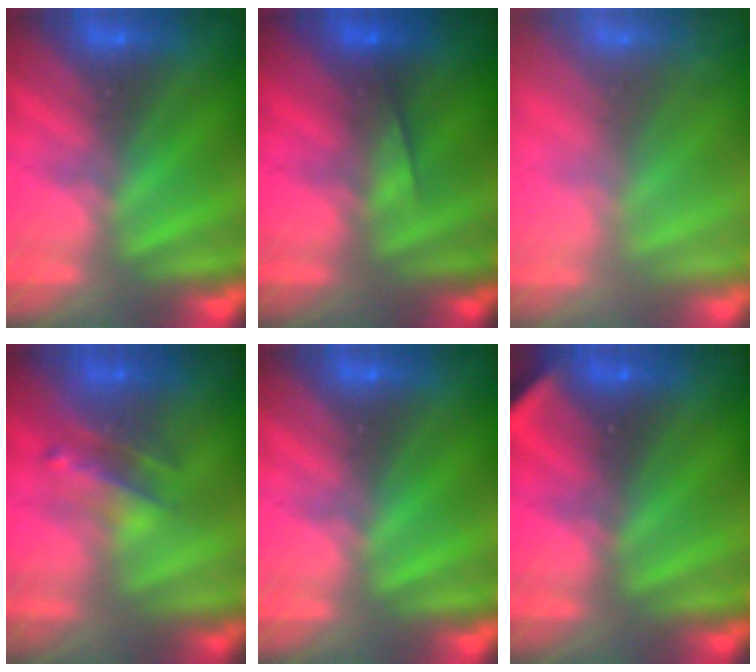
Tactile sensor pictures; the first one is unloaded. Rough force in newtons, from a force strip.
{"total": 4.4}
{"total": 7.2}
{"total": 2.3}
{"total": 0.0}
{"total": 2.1}